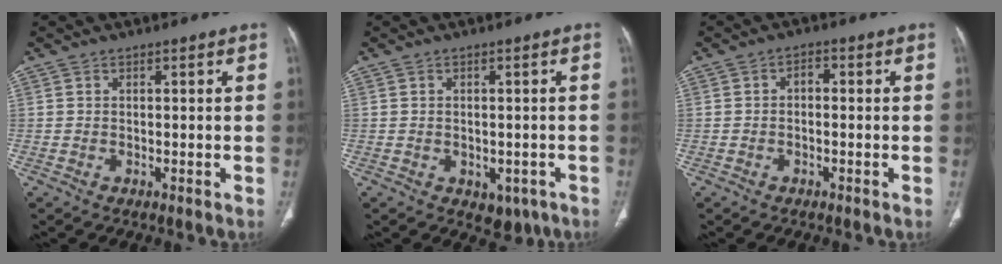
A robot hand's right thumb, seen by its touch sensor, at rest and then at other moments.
{"total": 4.9, "force": [-1.9, 3.4, 2.8], "torque": [-0.019, 0.009, -0.013]}
{"total": 1.8, "force": [-0.2, 1.1, 1.4], "torque": [-0.018, 0.008, -0.007]}